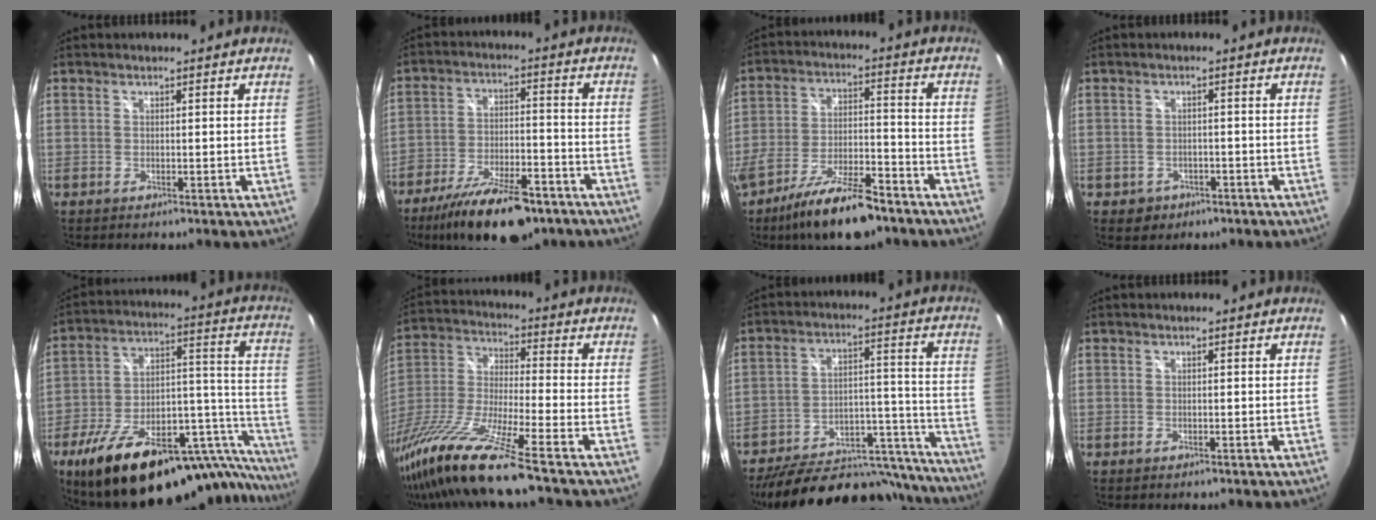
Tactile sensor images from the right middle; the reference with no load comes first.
{"total": 17.4, "force": [-12.5, 6.7, 10.1], "torque": [-0.192, -0.025, -0.195]}
{"total": 15.2, "force": [-11.2, 4.4, 9.4], "torque": [-0.180, -0.021, -0.187]}
{"total": 4.0, "force": [-1.9, 3.4, 1.1], "torque": [-0.034, 0.003, -0.019]}
{"total": 35.1, "force": [-25.7, 12.9, 20.2], "torque": [-0.263, 0.027, -0.357]}
{"total": 19.9, "force": [-15.1, -0.1, 13.0], "torque": [-0.264, -0.042, -0.284]}
{"total": 29.5, "force": [-24.9, 10.6, 11.8], "torque": [-0.179, 0.033, -0.312]}
{"total": 0.0}